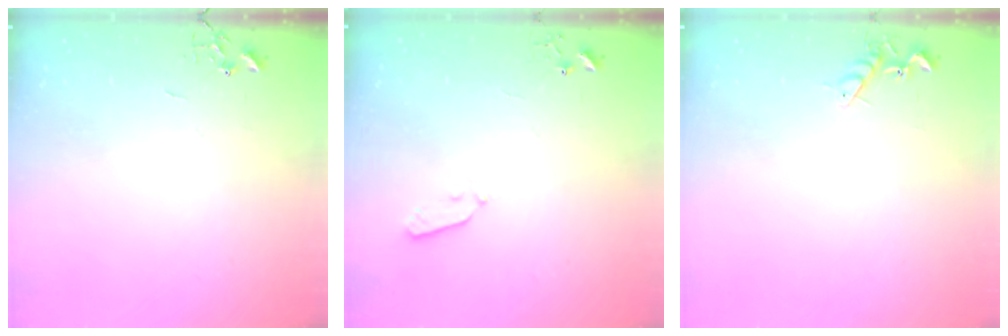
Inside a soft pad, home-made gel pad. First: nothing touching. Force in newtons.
{"total": 3.7, "press": 3.6, "slide": 0.4}
{"total": 7.0, "press": 6.9, "slide": 0.9}